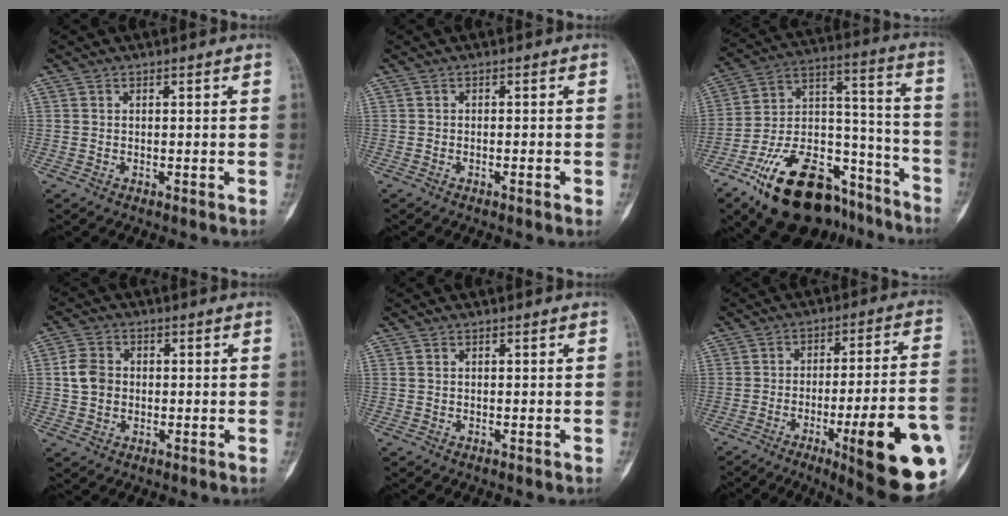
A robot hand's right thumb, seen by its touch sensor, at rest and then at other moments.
{"total": 1.1, "force": [-0.5, 0.2, 0.9], "torque": [-0.013, 0.001, -0.008]}
{"total": 26.4, "force": [-17.4, 13.2, 14.9], "torque": [-0.218, 0.100, -0.287]}
{"total": 5.8, "force": [0.2, 4.7, 3.3], "torque": [-0.054, 0.007, 0.000]}
{"total": 0.0}
{"total": 21.9, "force": [-7.6, 3.7, 20.2], "torque": [-0.226, 0.013, -0.098]}